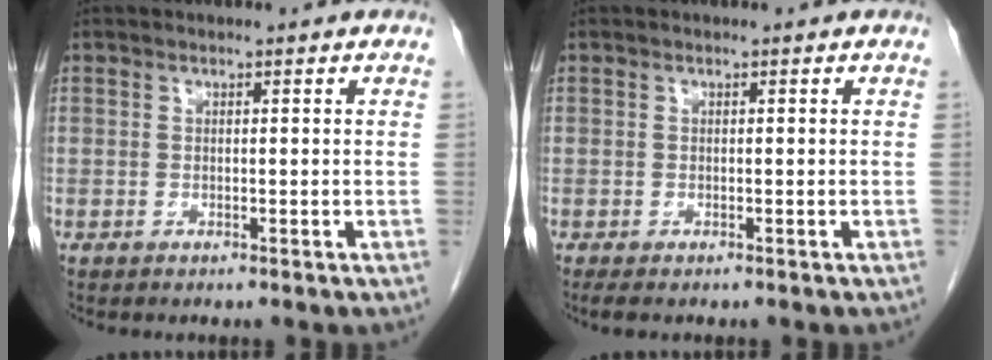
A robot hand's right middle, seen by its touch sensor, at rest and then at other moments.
{"total": 1.6, "force": [-1.2, 0.6, 0.9], "torque": [-0.014, -0.004, -0.013]}